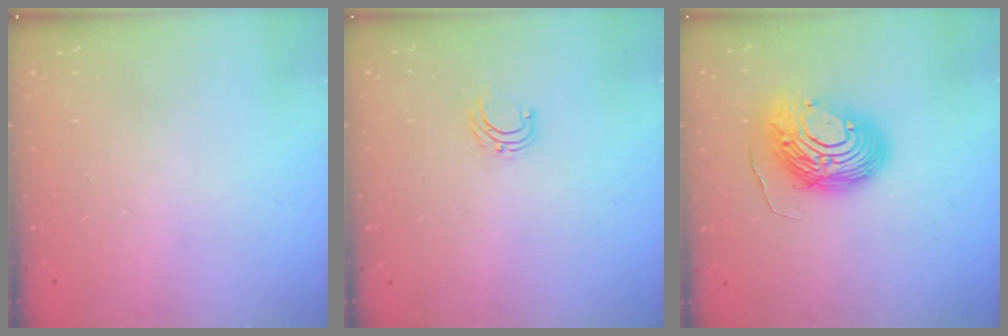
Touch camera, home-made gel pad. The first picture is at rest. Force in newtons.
{"total": 4.3, "press": 4.3, "slide": 0.3}
{"total": 13.3, "press": 13.2, "slide": 1.2}